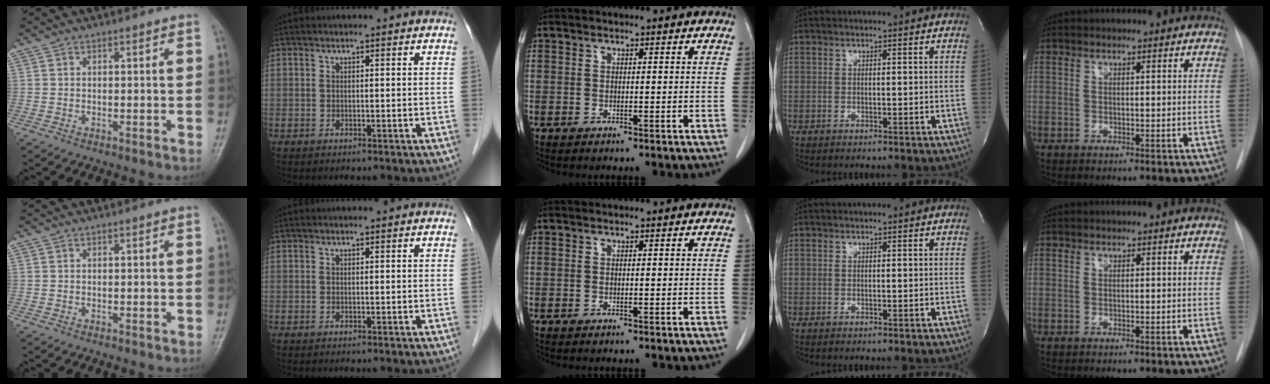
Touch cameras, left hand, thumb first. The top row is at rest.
{}